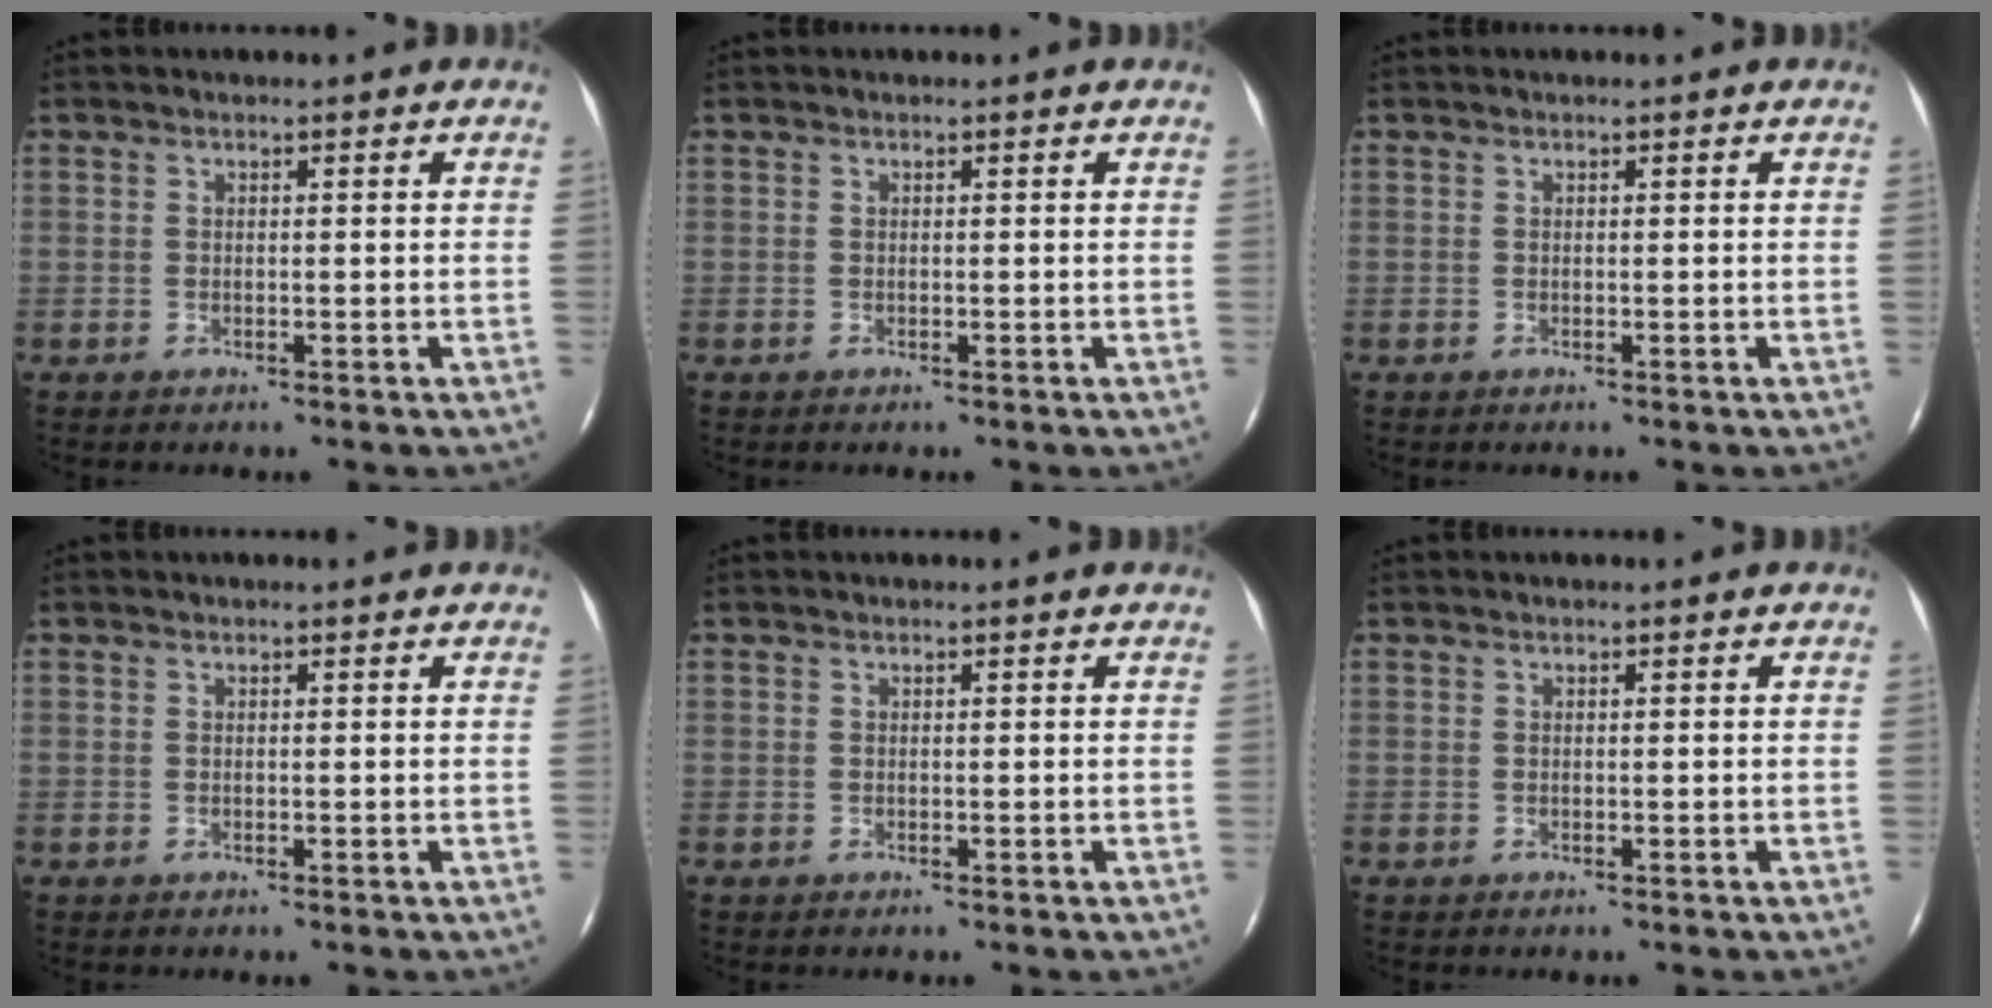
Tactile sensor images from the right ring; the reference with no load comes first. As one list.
[{"total": 0.0}, {"total": 0.0}, {"total": 0.5, "force": [0.5, 0.2, 0.1], "torque": [-0.007, 0.003, 0.000]}, {"total": 0.0}, {"total": 0.0}]